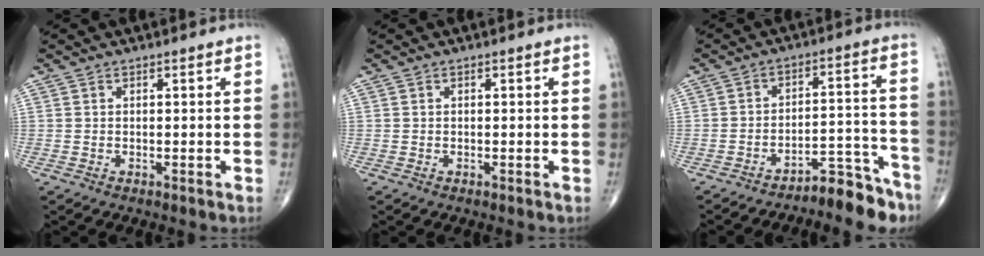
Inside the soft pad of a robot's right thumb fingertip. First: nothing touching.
{"total": 0.0}
{"total": 8.7, "force": [-7.8, 2.2, 3.2], "torque": [-0.016, 0.102, -0.118]}